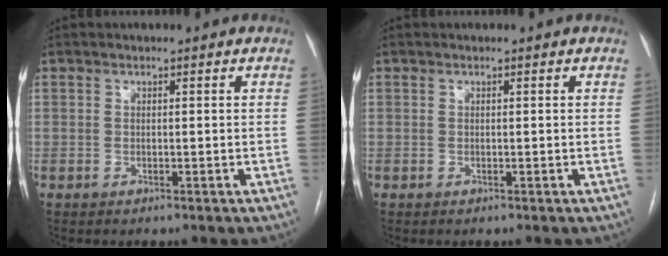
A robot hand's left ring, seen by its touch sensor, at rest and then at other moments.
{"total": 0.0}